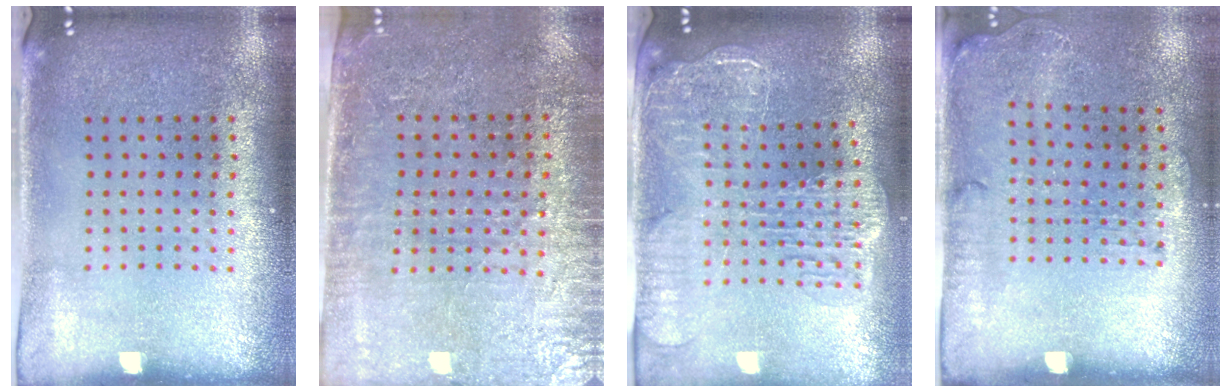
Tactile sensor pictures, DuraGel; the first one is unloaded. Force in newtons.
{"total": 3.4, "press": 3.0, "slide": 1.6}
{"total": 2.7, "press": 2.3, "slide": 1.4}
{"total": 1.7, "press": 1.2, "slide": 1.2}